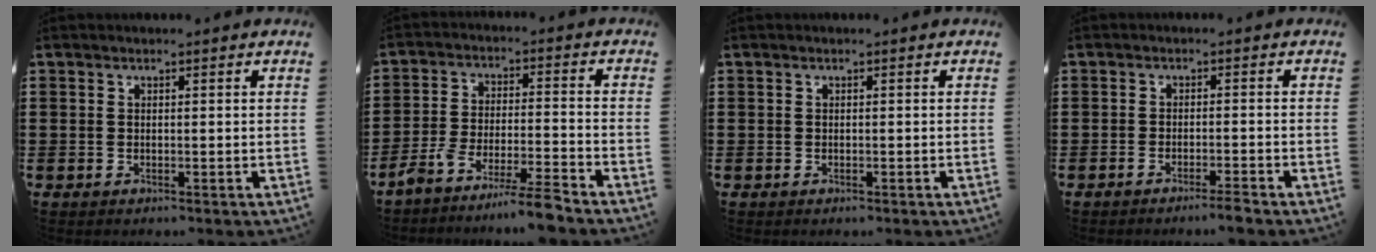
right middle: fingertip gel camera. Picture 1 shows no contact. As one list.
[{"total": 7.0, "force": [-6.5, -0.6, 2.5], "torque": [-0.048, -0.010, -0.127]}, {"total": 0.0}, {"total": 2.2, "force": [-1.9, -0.2, 1.1], "torque": [-0.018, 0.002, -0.036]}]